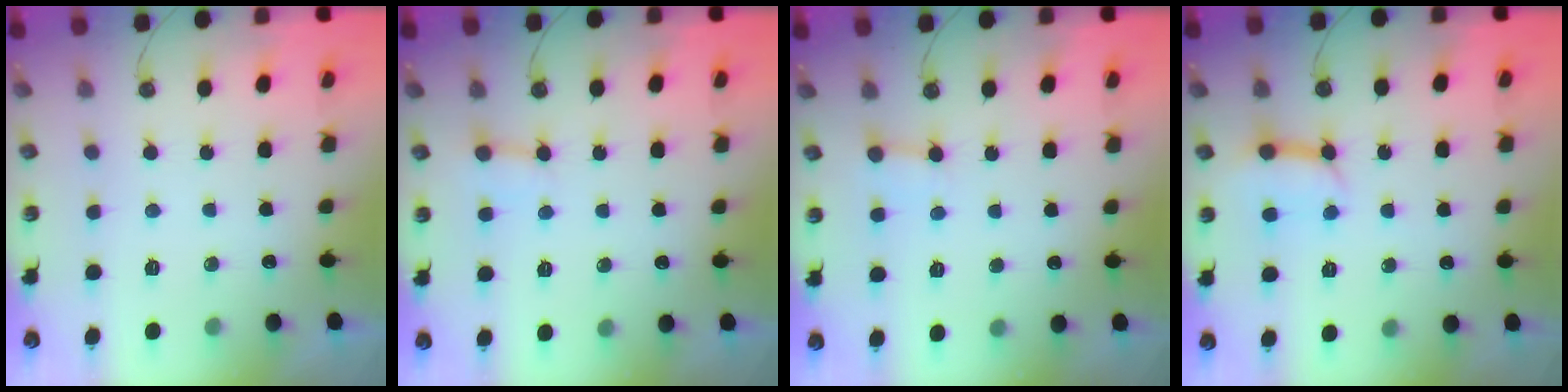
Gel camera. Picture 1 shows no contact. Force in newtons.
{"total": 2.6, "press": 2.6, "slide": 0.1}
{"total": 2.4, "press": 2.4, "slide": 0.4}
{"total": 8.0, "press": 7.9, "slide": 1.0}